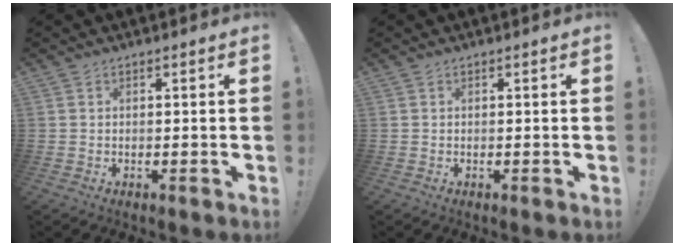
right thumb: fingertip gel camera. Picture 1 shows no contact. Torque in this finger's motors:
{"motor_torque": [0.05, 0.02, -0.14, 0.06, 0.07]}